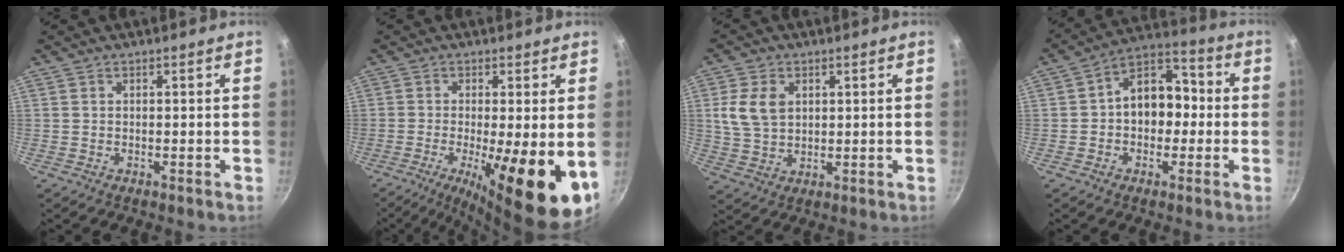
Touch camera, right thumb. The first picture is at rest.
{"total": 17.0, "force": [-4.6, 4.4, 15.7], "torque": [-0.200, -0.025, -0.051]}
{"total": 7.8, "force": [2.0, 5.4, 5.2], "torque": [-0.092, -0.004, 0.044]}
{"total": 11.9, "force": [-0.2, 8.2, 8.6], "torque": [-0.095, 0.040, -0.017]}